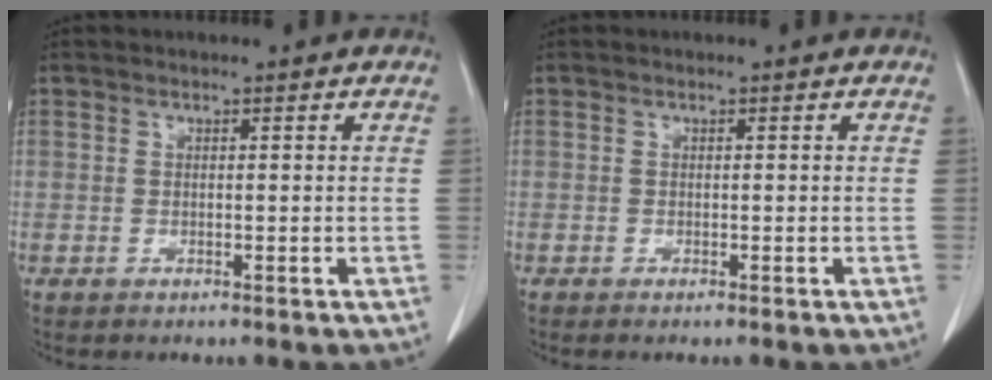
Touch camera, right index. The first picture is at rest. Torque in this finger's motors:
{"motor_torque": [-0.16, 0.14, -0.01, 0.01]}